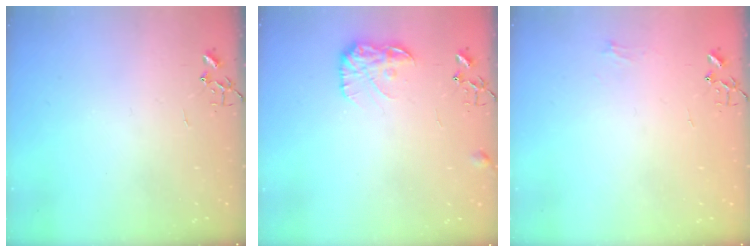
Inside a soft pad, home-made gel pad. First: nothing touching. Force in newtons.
{"total": 10.7, "press": 10.7, "slide": 0.4}
{"total": 4.7, "press": 4.6, "slide": 0.7}